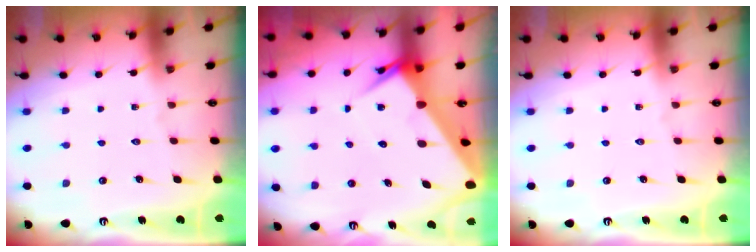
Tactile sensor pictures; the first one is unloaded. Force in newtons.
{"total": 7.7, "press": 7.6, "slide": 1.0}
{"total": 0.0}